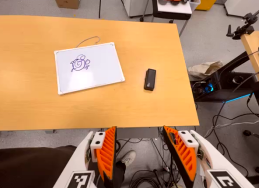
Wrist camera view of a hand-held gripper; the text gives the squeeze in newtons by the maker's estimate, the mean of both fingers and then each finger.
{"total": 0.0}